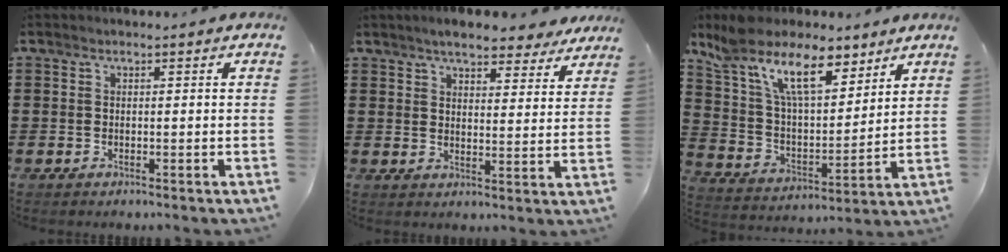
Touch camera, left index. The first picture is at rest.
{"total": 5.6, "force": [5.2, 0.9, 2.0], "torque": [-0.049, -0.018, 0.093]}
{"total": 12.7, "force": [8.8, 4.8, 7.9], "torque": [-0.179, -0.023, 0.161]}